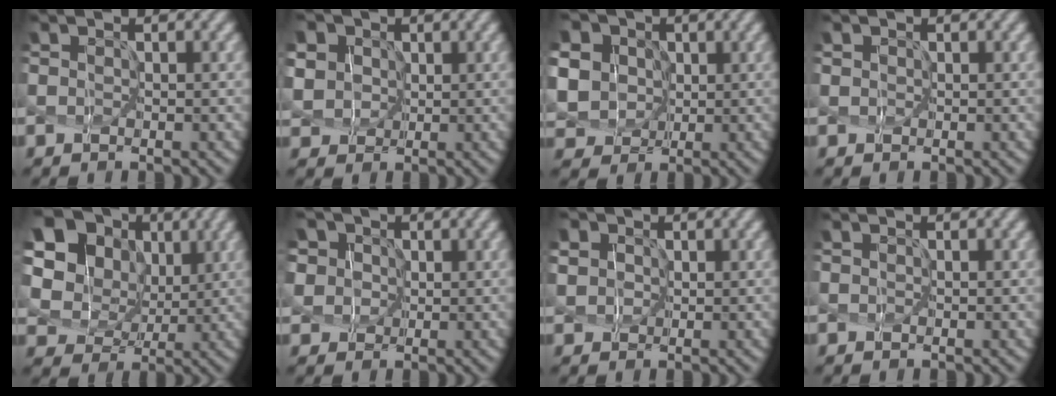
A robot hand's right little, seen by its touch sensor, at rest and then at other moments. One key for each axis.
{"total": 9.7, "fx": 3.7, "fy": 8.0, "fz": 4.1, "tx": -0.121, "ty": 0.027, "tz": 0.062}
{"total": 11.4, "fx": 2.9, "fy": 10.0, "fz": 4.8, "tx": -0.155, "ty": 0.019, "tz": 0.046}
{"total": 1.6, "fx": 0.8, "fy": 1.1, "fz": 0.7, "tx": 0.001, "ty": 0.015, "tz": -0.009}
{"total": 16.3, "fx": 5.9, "fy": 13.9, "fz": 6.1, "tx": -0.181, "ty": 0.011, "tz": 0.115}
{"total": 8.4, "fx": 3.6, "fy": 6.8, "fz": 3.6, "tx": -0.085, "ty": 0.035, "tz": 0.044}
{"total": 7.0, "fx": 2.8, "fy": 5.6, "fz": 3.2, "tx": -0.070, "ty": 0.029, "tz": 0.024}
{"total": 0.0}